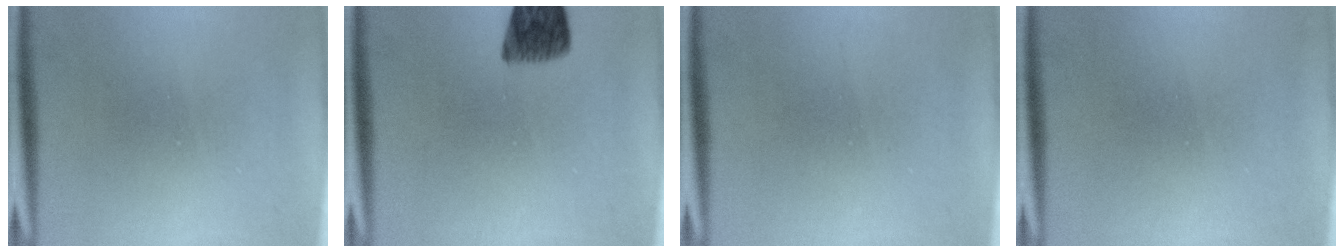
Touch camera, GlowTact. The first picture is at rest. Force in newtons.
{"total": 6.7}
{"total": 1.4}
{"total": 1.6}